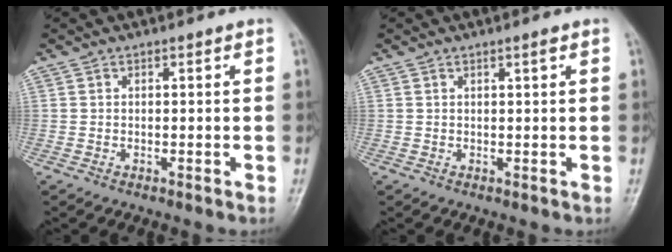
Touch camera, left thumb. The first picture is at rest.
{"total": 1.0, "force": [0.6, 0.0, 0.7], "torque": [-0.011, -0.003, 0.010]}